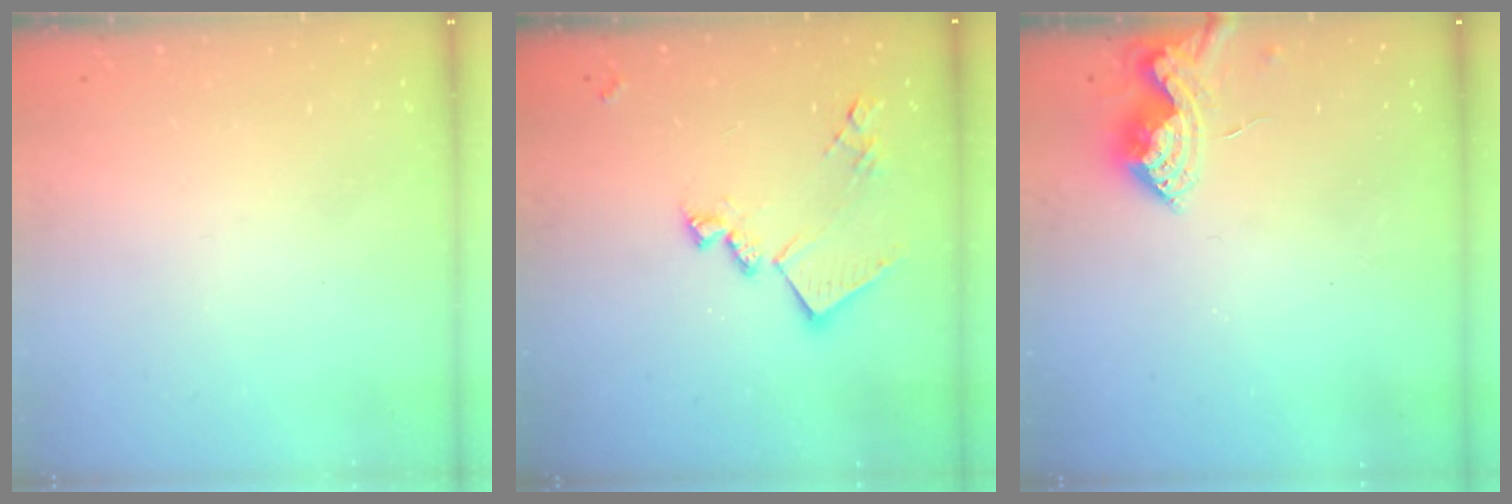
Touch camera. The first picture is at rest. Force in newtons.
{"total": 14.8, "press": 14.8, "slide": 0.5}
{"total": 7.3, "press": 7.2, "slide": 0.7}